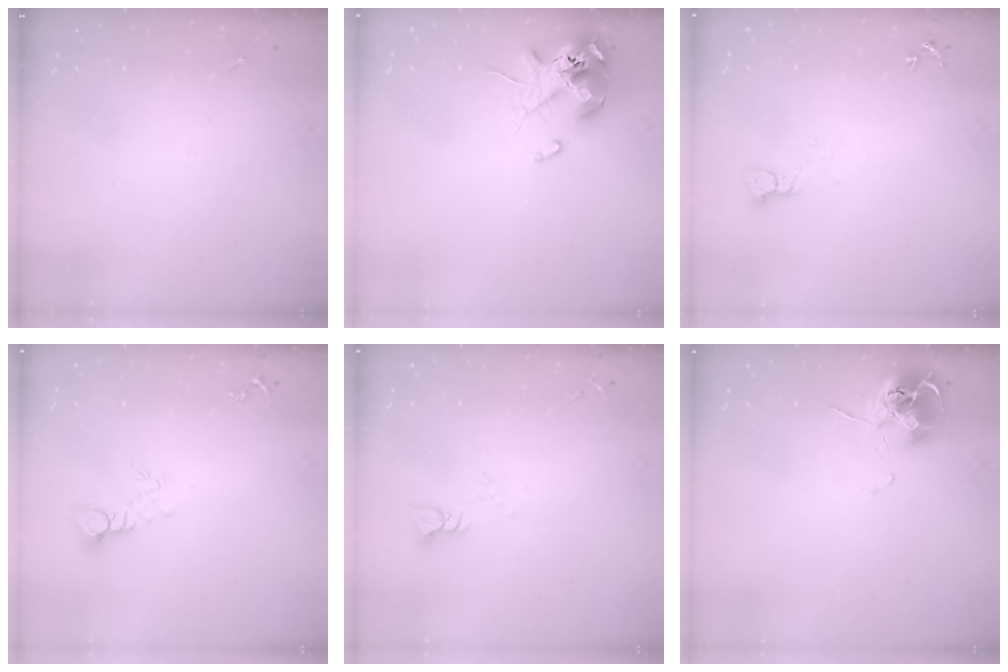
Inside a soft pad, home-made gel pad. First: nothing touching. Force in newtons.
{"total": 12.1, "press": 12.0, "slide": 2.0}
{"total": 2.6, "press": 2.6, "slide": 0.1}
{"total": 5.2, "press": 5.2, "slide": 0.4}
{"total": 3.5, "press": 3.5, "slide": 0.2}
{"total": 10.4, "press": 10.4, "slide": 0.9}